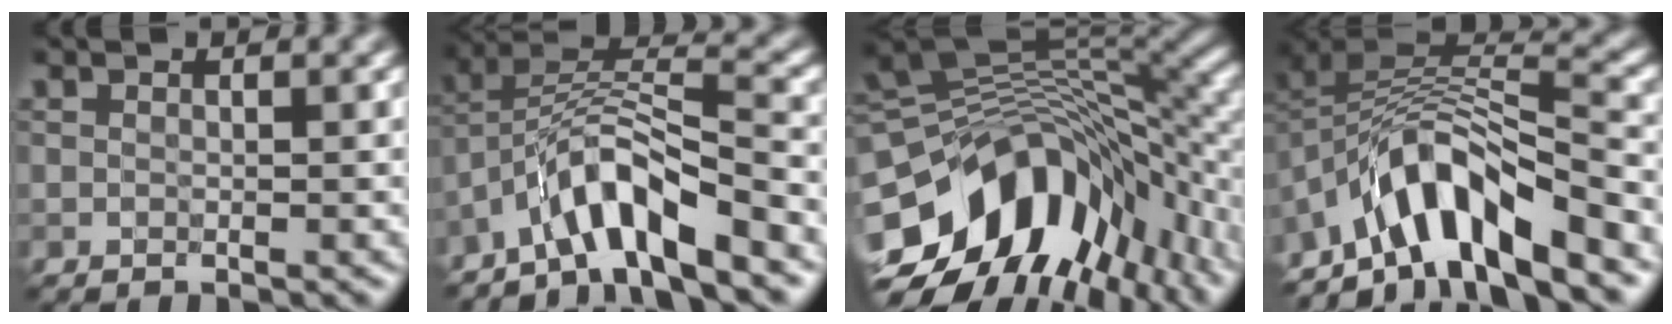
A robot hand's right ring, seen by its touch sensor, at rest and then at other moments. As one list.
[{"total": 6.7, "force": [-4.5, 1.4, 4.8], "torque": [-0.075, 0.016, -0.085]}, {"total": 15.2, "force": [-5.6, 9.6, 10.4], "torque": [-0.189, -0.011, -0.083]}, {"total": 8.8, "force": [-5.7, 3.0, 6.0], "torque": [-0.079, 0.009, -0.107]}]